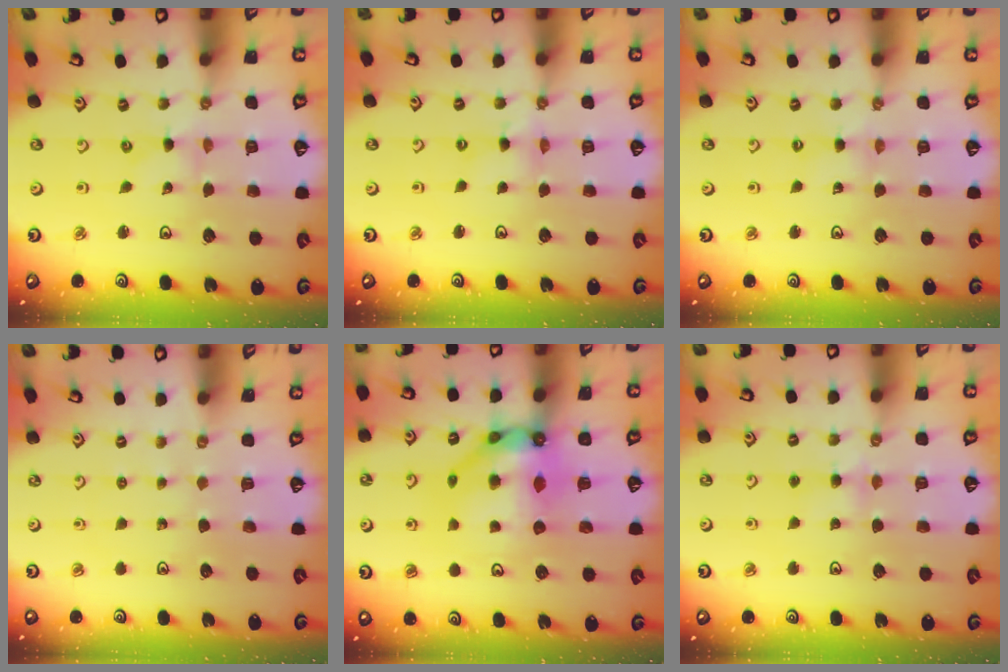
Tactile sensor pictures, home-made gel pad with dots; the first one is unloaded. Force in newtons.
{"total": 2.3, "press": 2.3, "slide": 0.3}
{"total": 1.4, "press": 1.3, "slide": 0.2}
{"total": 0.0}
{"total": 11.1, "press": 11.0, "slide": 1.4}
{"total": 4.2, "press": 4.2, "slide": 0.4}